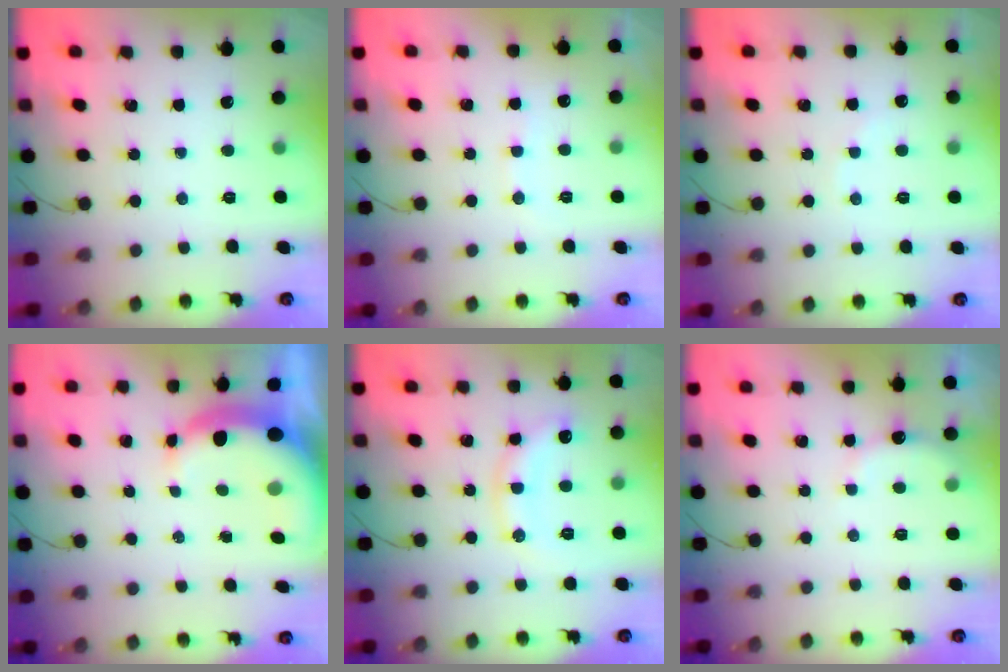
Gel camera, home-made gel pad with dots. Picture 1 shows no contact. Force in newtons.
{"total": 5.8, "press": 5.8, "slide": 0.8}
{"total": 4.7, "press": 4.7, "slide": 0.8}
{"total": 8.8, "press": 8.7, "slide": 1.6}
{"total": 10.6, "press": 10.5, "slide": 0.7}
{"total": 5.4, "press": 5.2, "slide": 1.5}